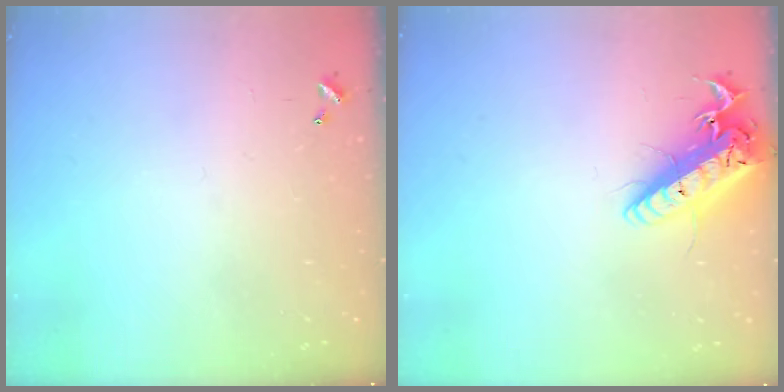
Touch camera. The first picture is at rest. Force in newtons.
{"total": 19.7, "press": 19.5, "slide": 2.7}